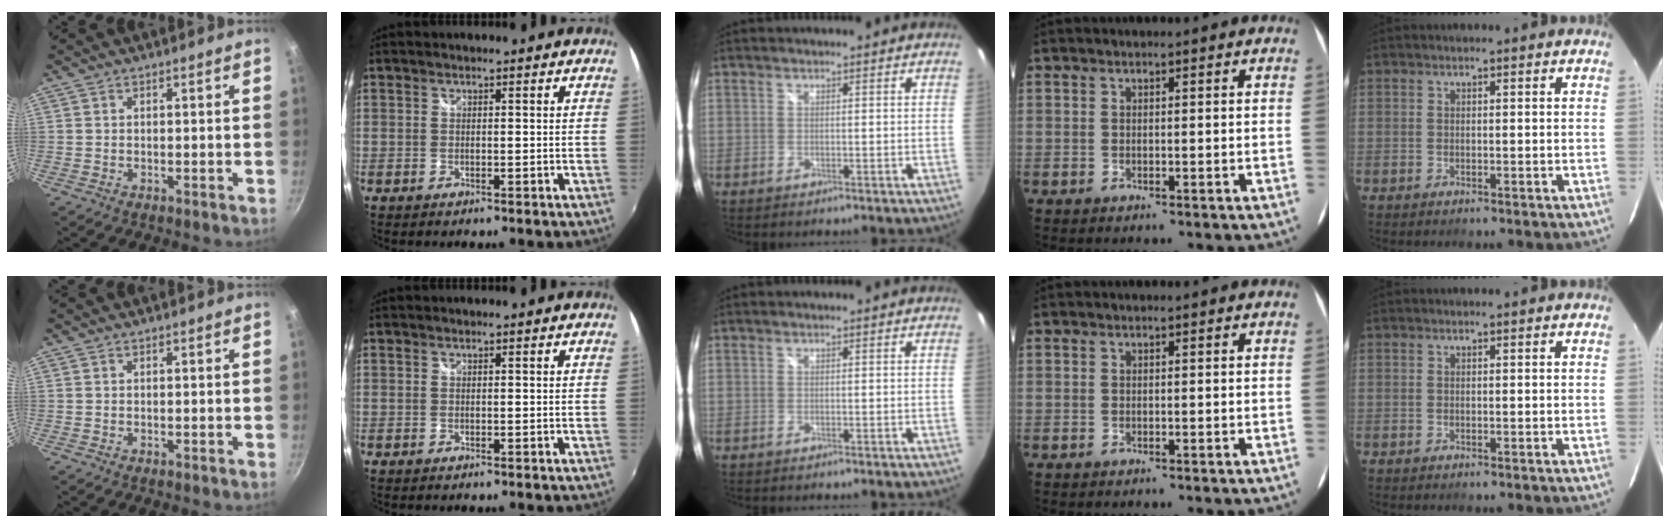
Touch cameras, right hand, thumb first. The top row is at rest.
{}